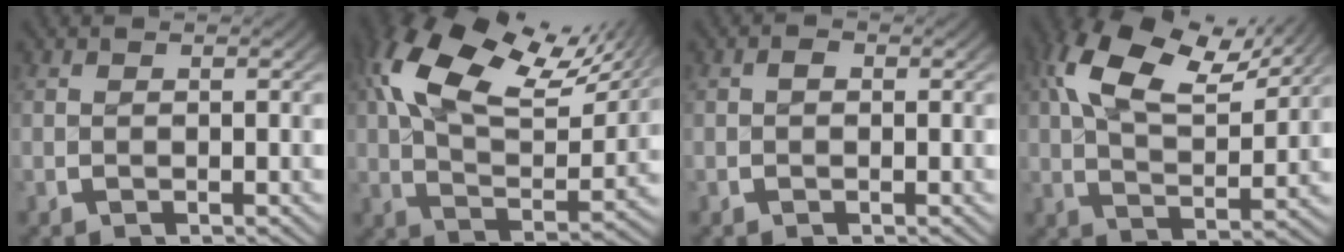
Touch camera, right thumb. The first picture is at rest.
{"total": 13.6, "force": [6.0, 7.4, 9.6], "torque": [-0.173, 0.013, 0.087]}
{"total": 0.8, "force": [-0.1, 0.7, 0.4], "torque": [-0.010, -0.004, -0.001]}
{"total": 9.5, "force": [5.2, 4.4, 6.6], "torque": [-0.131, 0.002, 0.087]}